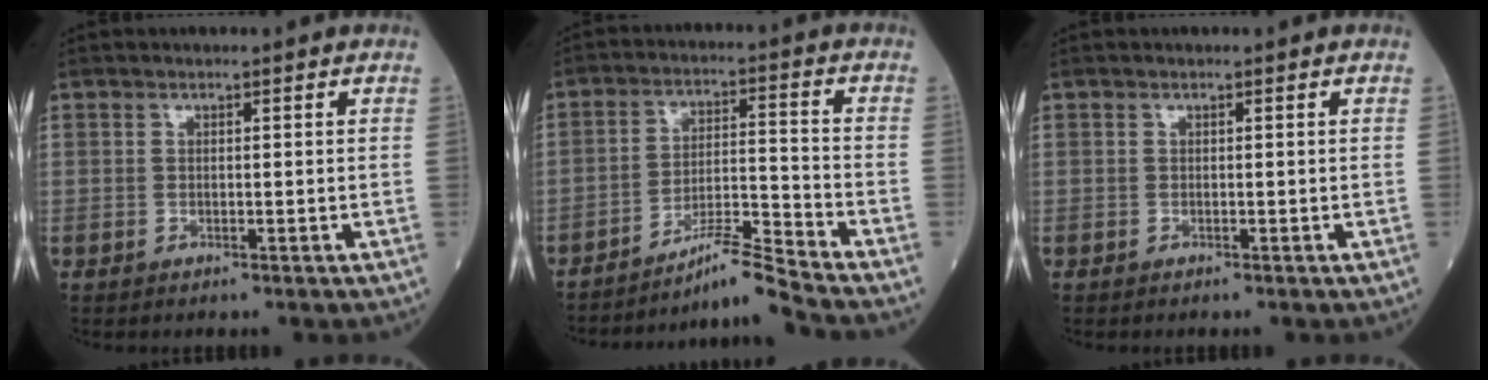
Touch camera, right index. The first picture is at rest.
{"total": 8.0, "force": [-7.3, -2.6, 2.0], "torque": [-0.041, 0.005, -0.127]}
{"total": 0.0}